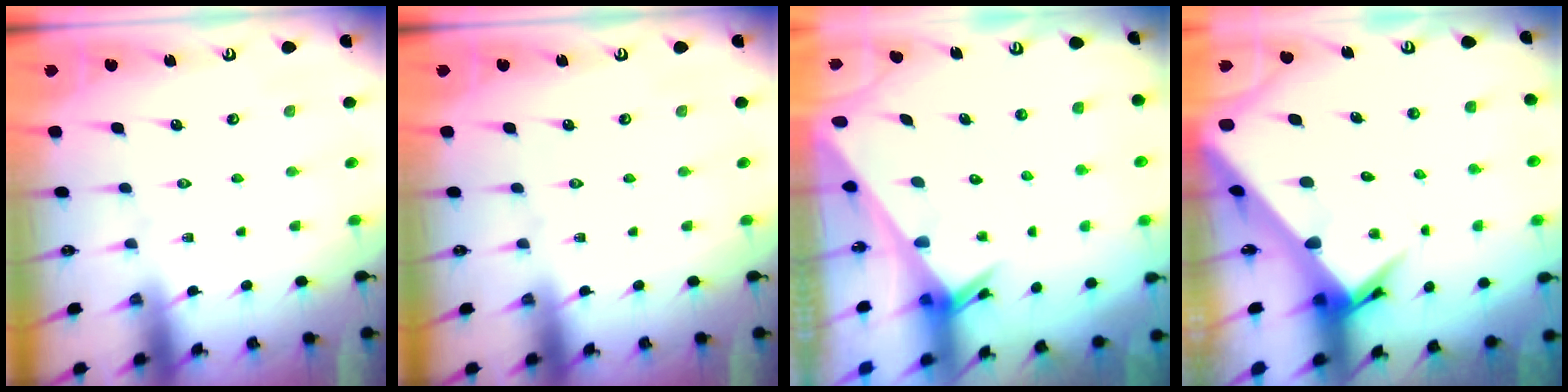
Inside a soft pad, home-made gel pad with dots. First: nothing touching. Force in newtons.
{"total": 0.0}
{"total": 3.0, "press": 3.0, "slide": 0.2}
{"total": 8.3, "press": 8.3, "slide": 0.8}